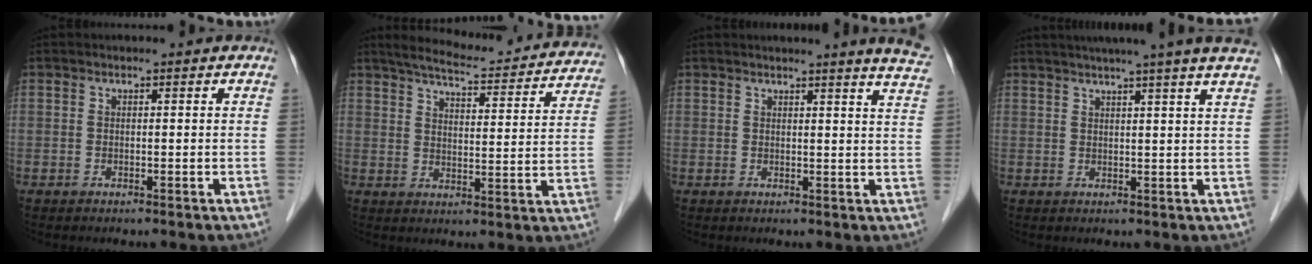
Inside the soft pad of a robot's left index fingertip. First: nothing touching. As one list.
[{"total": 20.8, "force": [18.9, 3.2, 8.0], "torque": [-0.111, -0.012, 0.231]}, {"total": 8.5, "force": [7.6, -0.6, 3.7], "torque": [-0.034, -0.034, 0.060]}, {"total": 12.6, "force": [10.4, -1.5, 7.0], "torque": [-0.106, 0.008, 0.117]}]